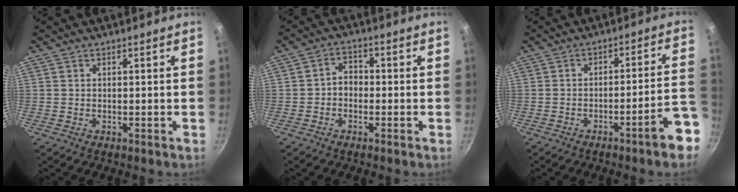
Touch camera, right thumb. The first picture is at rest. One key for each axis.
{"total": 3.4, "fx": -1.0, "fy": 2.7, "fz": 1.9, "tx": -0.014, "ty": 0.016, "tz": -0.024}
{"total": 9.6, "fx": -5.3, "fy": 0.8, "fz": 8.0, "tx": -0.091, "ty": 0.049, "tz": -0.068}